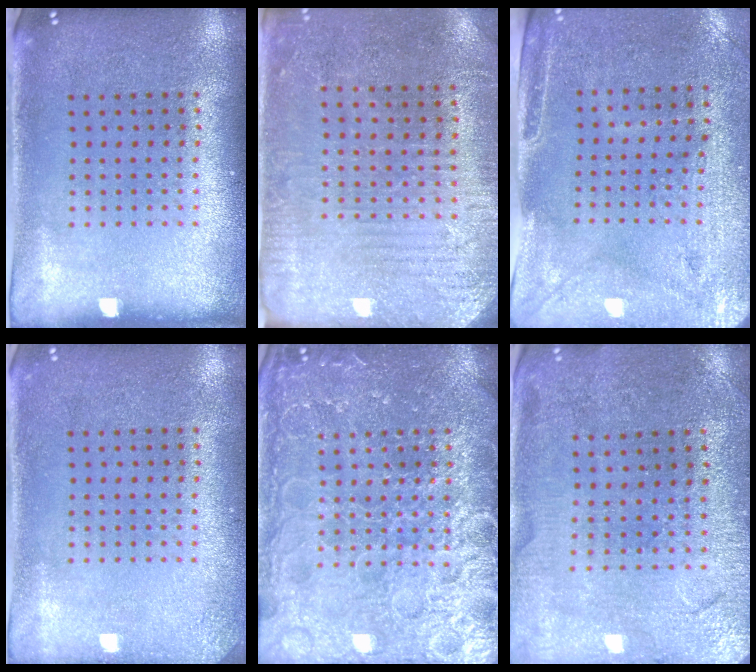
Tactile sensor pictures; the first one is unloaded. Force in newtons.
{"total": 2.9, "press": 2.7, "slide": 0.9}
{"total": 3.0, "press": 2.5, "slide": 1.5}
{"total": 1.4, "press": 1.4, "slide": 0.1}
{"total": 6.9, "press": 6.9, "slide": 0.9}
{"total": 1.0, "press": 0.9, "slide": 0.3}